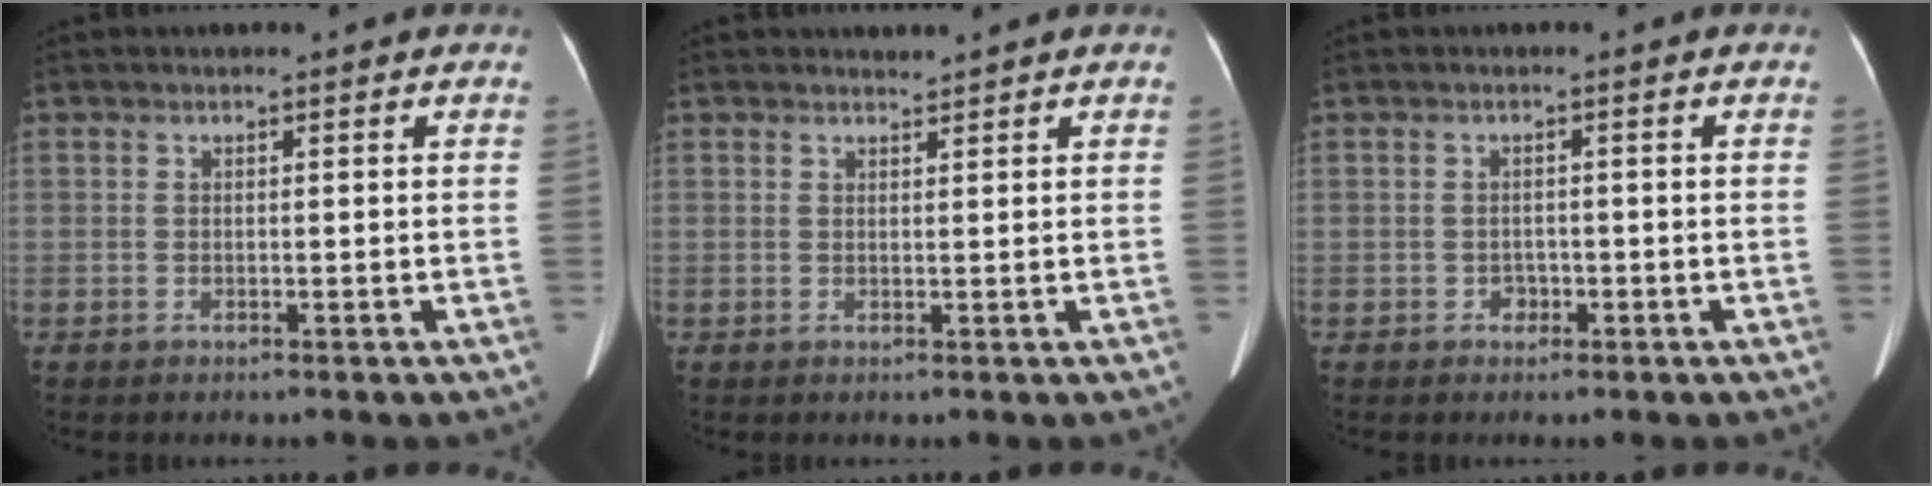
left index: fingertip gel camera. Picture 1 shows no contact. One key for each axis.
{"total": 0.8, "fx": 0.7, "fy": -0.2, "fz": -0.2, "tx": -0.007, "ty": -0.001, "tz": 0.015}
{"total": 1.4, "fx": -1.0, "fy": 1.0, "fz": 0.2, "tx": -0.004, "ty": -0.001, "tz": -0.014}